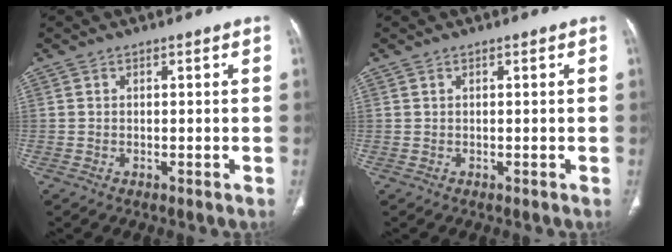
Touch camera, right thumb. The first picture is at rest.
{"total": 0.0}